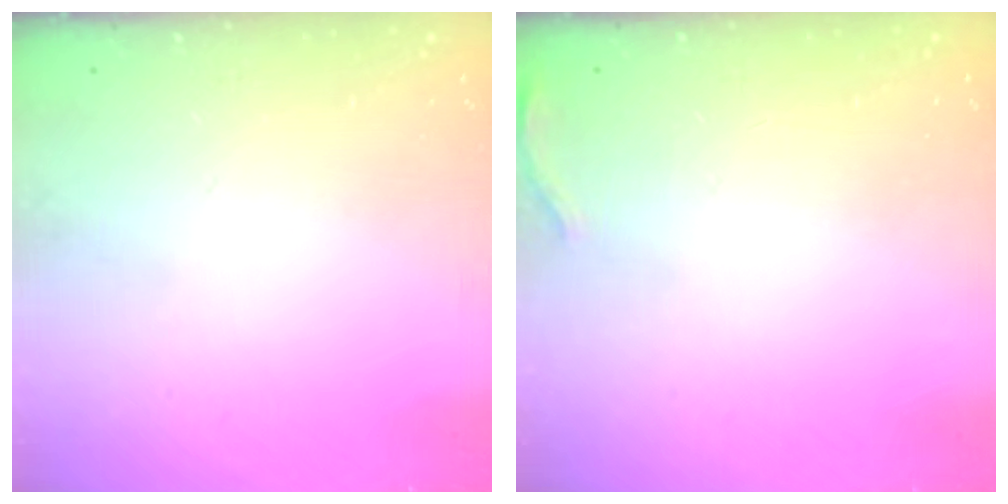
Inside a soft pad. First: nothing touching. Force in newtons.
{"total": 7.3, "press": 5.5, "slide": 4.8}